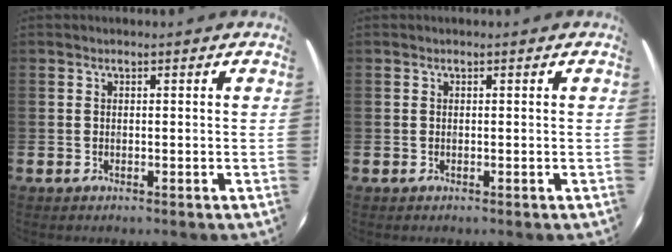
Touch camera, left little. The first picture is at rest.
{"total": 0.0}